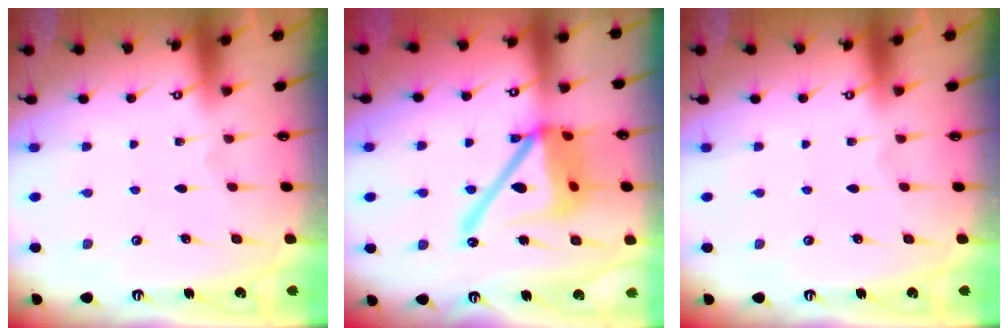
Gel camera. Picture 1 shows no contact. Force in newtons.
{"total": 19.3, "press": 19.1, "slide": 2.4}
{"total": 0.0}